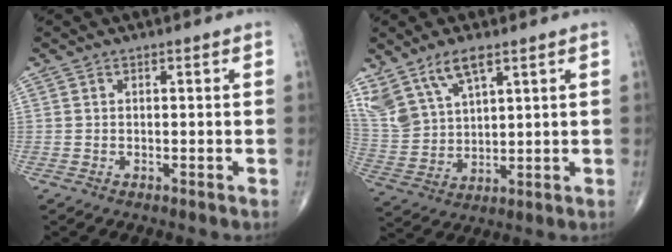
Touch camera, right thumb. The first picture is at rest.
{"total": 11.6, "force": [7.7, 5.2, 6.9], "torque": [-0.130, -0.025, 0.168]}